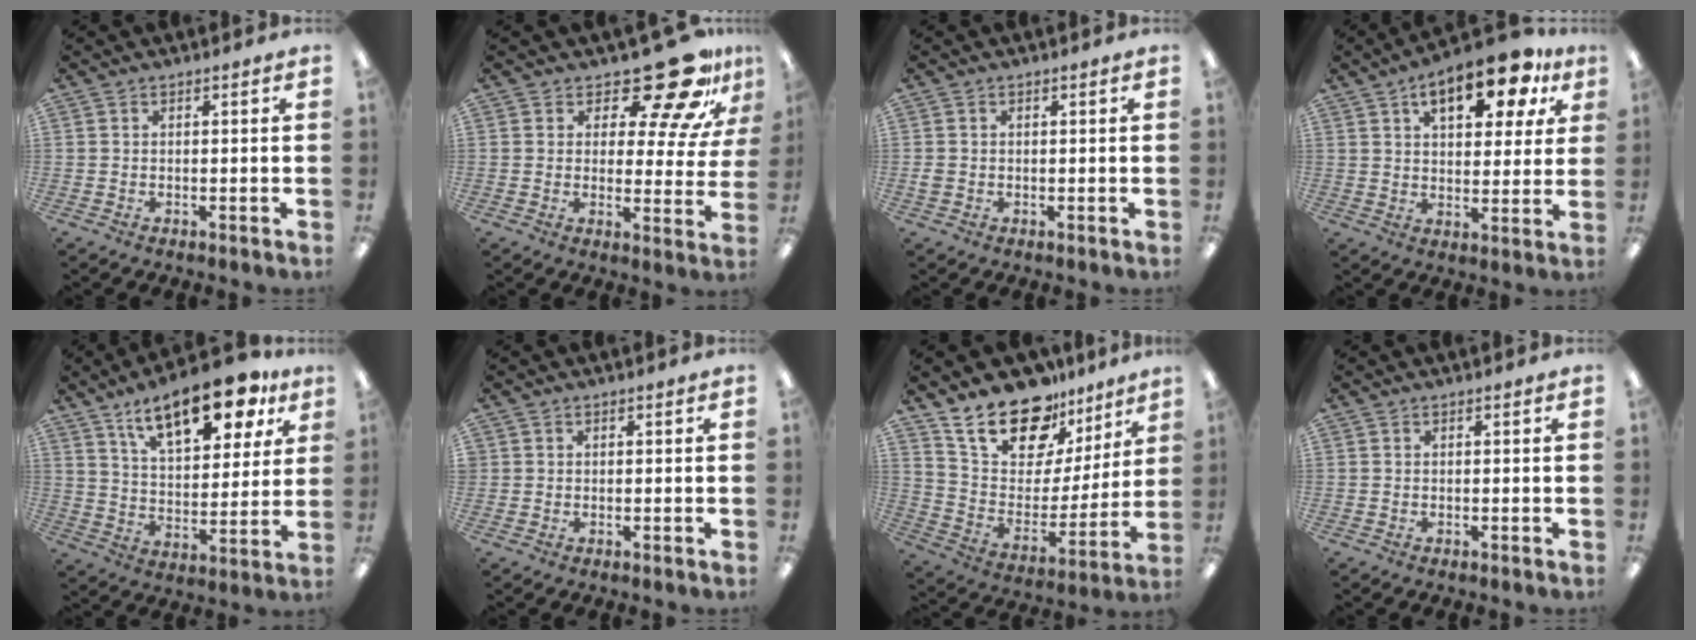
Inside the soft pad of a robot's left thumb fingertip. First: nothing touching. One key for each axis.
{"total": 17.4, "fx": 13.1, "fy": 5.8, "fz": 10.0, "tx": -0.144, "ty": -0.095, "tz": 0.218}
{"total": 1.4, "fx": -0.2, "fy": 1.3, "fz": 0.5, "tx": -0.006, "ty": 0.004, "tz": -0.004}
{"total": 15.1, "fx": 8.5, "fy": 6.7, "fz": 10.5, "tx": -0.139, "ty": -0.031, "tz": 0.135}
{"total": 18.6, "fx": 12.0, "fy": 7.9, "fz": 11.9, "tx": -0.183, "ty": -0.055, "tz": 0.199}
{"total": 0.8, "fx": 0.2, "fy": 0.6, "fz": -0.4, "tx": 0.010, "ty": 0.001, "tz": 0.003}
{"total": 19.8, "fx": 15.4, "fy": 9.8, "fz": 7.8, "tx": -0.147, "ty": -0.105, "tz": 0.280}
{"total": 0.0}